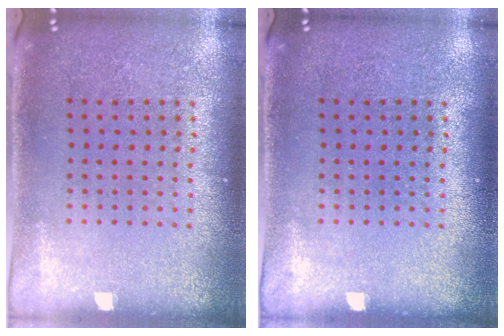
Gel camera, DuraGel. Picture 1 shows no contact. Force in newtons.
{"total": 0.0}